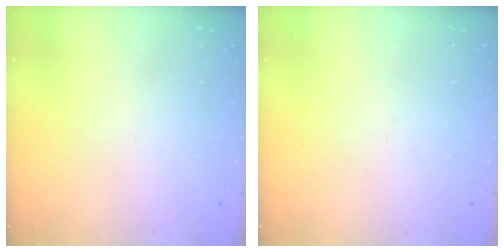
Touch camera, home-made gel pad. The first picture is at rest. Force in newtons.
{"total": 0.0}